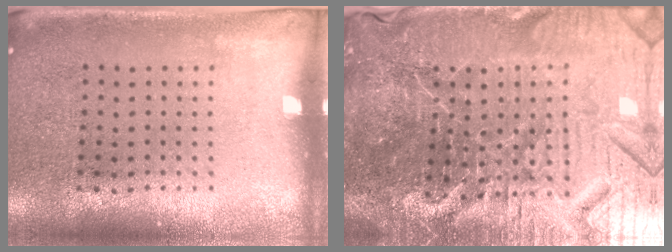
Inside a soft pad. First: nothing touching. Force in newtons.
{"total": 7.1, "press": 6.3, "slide": 3.2}